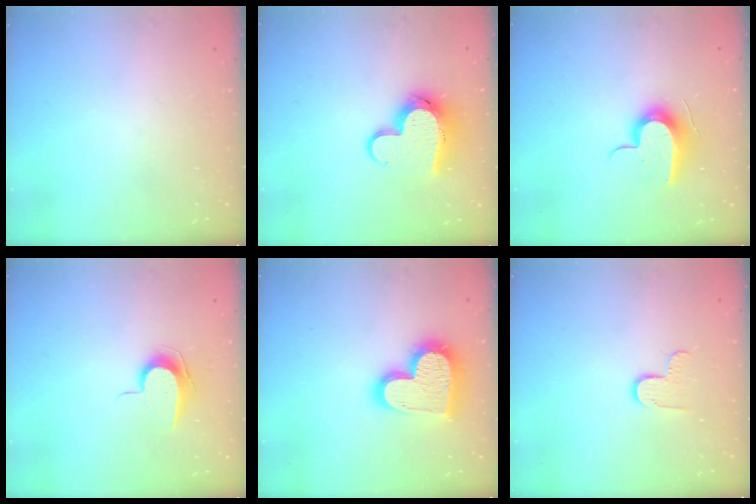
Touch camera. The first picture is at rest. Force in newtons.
{"total": 12.5, "press": 12.5, "slide": 1.0}
{"total": 11.7, "press": 11.6, "slide": 0.6}
{"total": 8.0, "press": 8.0, "slide": 0.8}
{"total": 20.1, "press": 20.0, "slide": 1.8}
{"total": 6.3, "press": 6.3, "slide": 0.3}